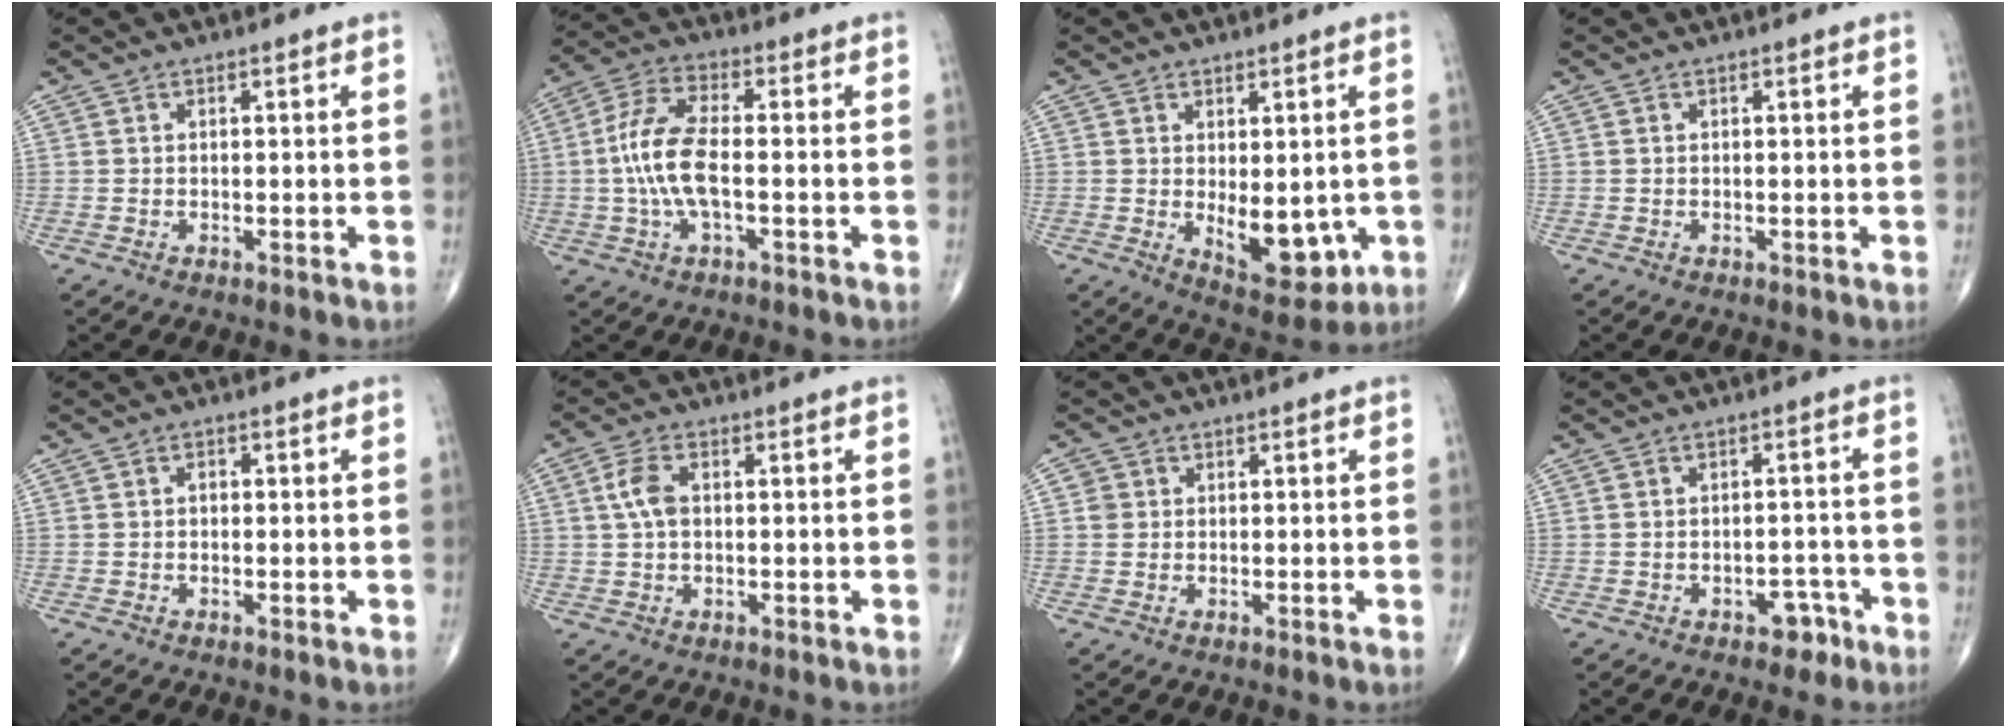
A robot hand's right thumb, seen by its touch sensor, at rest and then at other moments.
{"total": 10.4, "force": [-1.1, 4.0, 9.5], "torque": [-0.213, 0.024, -0.025]}
{"total": 9.6, "force": [-1.1, 5.1, 8.1], "torque": [-0.084, -0.017, 0.002]}
{"total": 0.0}
{"total": 1.1, "force": [0.0, 0.8, 0.7], "torque": [-0.003, 0.005, -0.004]}
{"total": 4.6, "force": [0.6, 2.7, 3.7], "torque": [-0.079, 0.008, 0.009]}
{"total": 1.7, "force": [0.3, 1.6, 0.2], "torque": [0.007, 0.003, 0.002]}
{"total": 3.8, "force": [-2.3, 2.4, 1.9], "torque": [-0.007, 0.022, -0.028]}